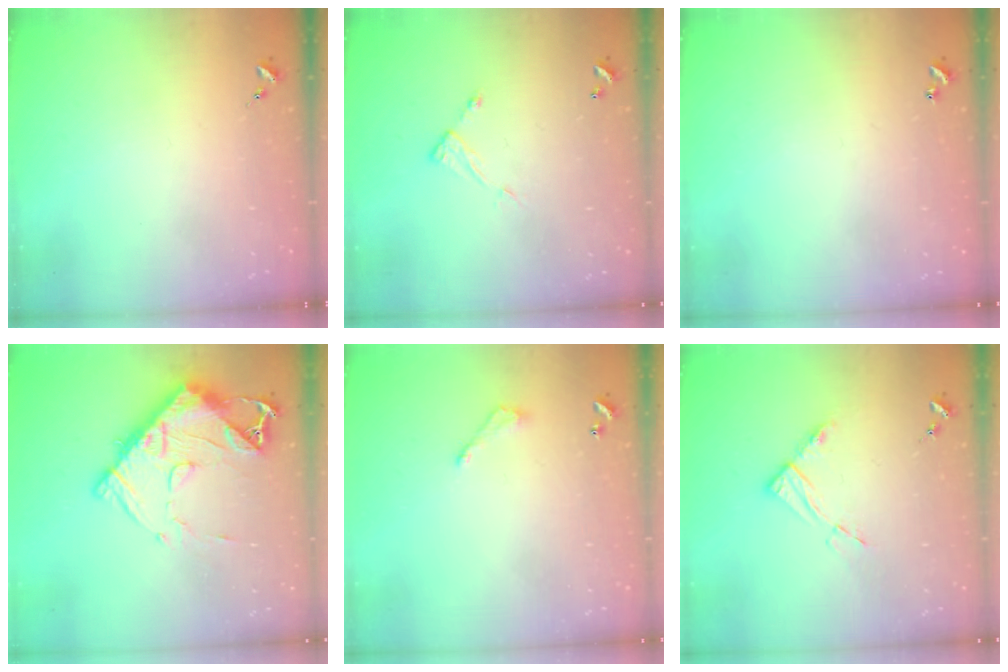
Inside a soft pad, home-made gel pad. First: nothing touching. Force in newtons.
{"total": 5.8, "press": 5.8, "slide": 0.2}
{"total": 0.9, "press": 0.9, "slide": 0.2}
{"total": 14.4, "press": 14.3, "slide": 1.4}
{"total": 6.0, "press": 6.0, "slide": 0.6}
{"total": 8.7, "press": 8.6, "slide": 0.9}